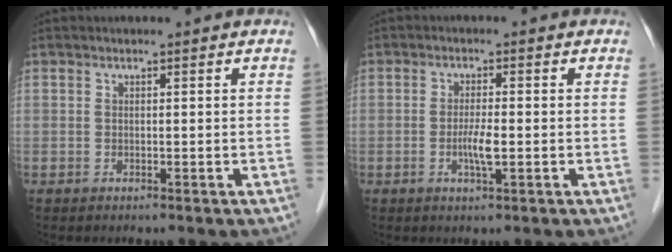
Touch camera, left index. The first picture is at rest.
{"total": 3.1, "force": [-1.0, 0.3, 2.9], "torque": [-0.061, -0.006, -0.018]}